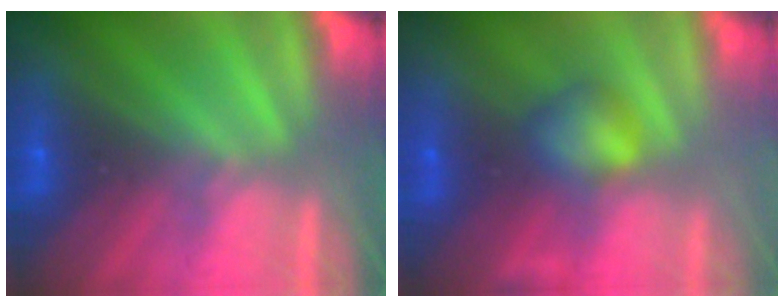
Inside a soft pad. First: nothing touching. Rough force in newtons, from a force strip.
{"total": 2.7}